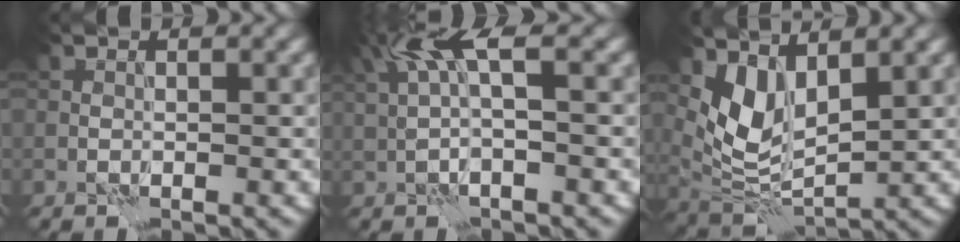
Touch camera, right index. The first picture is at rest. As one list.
[{"total": 4.5, "force": [1.5, 1.1, 4.1], "torque": [-0.080, 0.008, 0.025]}, {"total": 5.2, "force": [2.4, 2.6, 3.7], "torque": [-0.081, -0.015, 0.052]}]